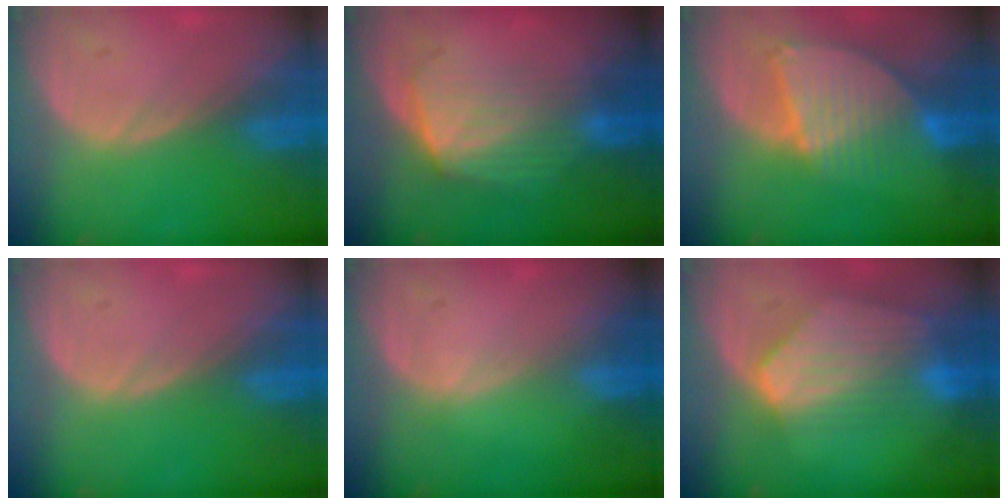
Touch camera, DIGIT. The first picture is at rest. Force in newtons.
{"total": 7.3, "press": 6.6, "slide": 3.2}
{"total": 8.7, "press": 7.5, "slide": 4.4}
{"total": 0.0}
{"total": 0.0}
{"total": 8.4, "press": 7.6, "slide": 3.5}